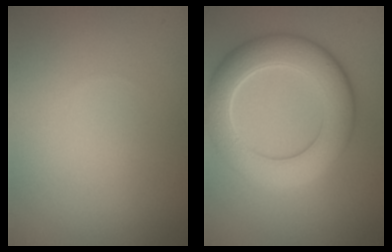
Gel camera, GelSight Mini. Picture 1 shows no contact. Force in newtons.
{"total": 7.3, "press": 7.3, "slide": 0.1}